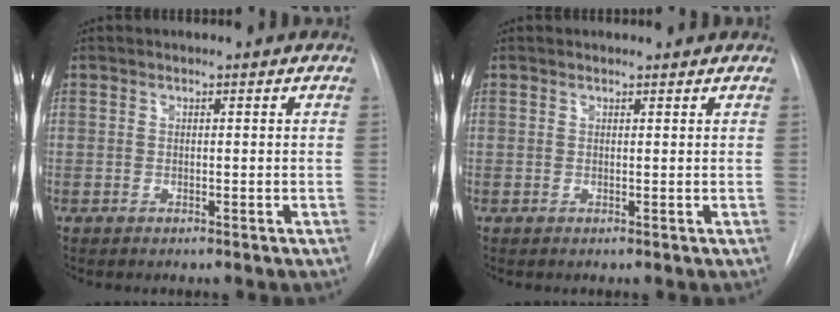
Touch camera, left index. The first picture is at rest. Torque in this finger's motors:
{"motor_torque": [0.07, -0.05, -0.05, 0.00]}